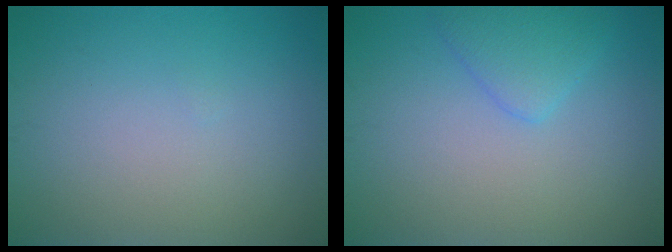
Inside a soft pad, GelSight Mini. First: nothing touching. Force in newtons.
{"total": 2.3, "press": 2.3, "slide": 0.2}